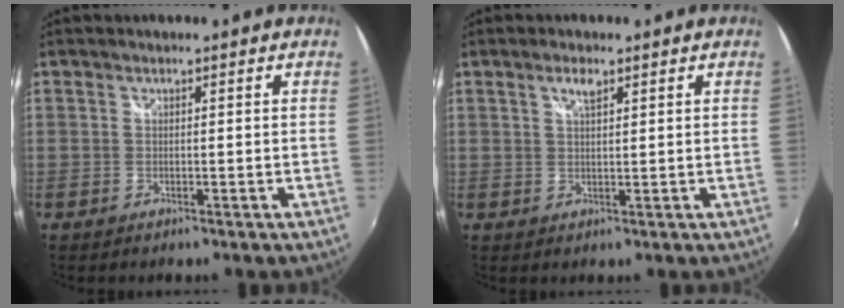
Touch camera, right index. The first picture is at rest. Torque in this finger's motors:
{"motor_torque": [0.17, -0.03, 0.11, 0.02]}